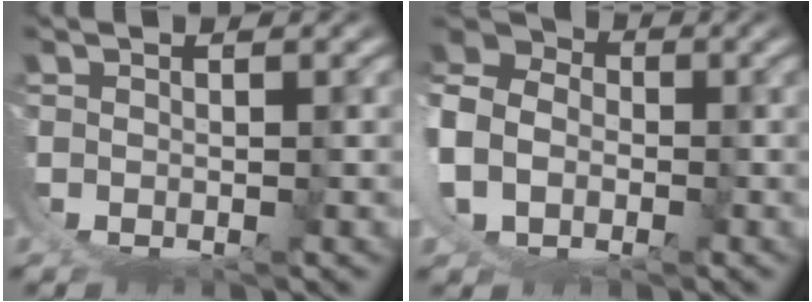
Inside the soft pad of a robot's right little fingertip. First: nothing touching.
{"total": 8.9, "force": [3.7, 6.8, 4.5], "torque": [-0.119, -0.001, 0.052]}